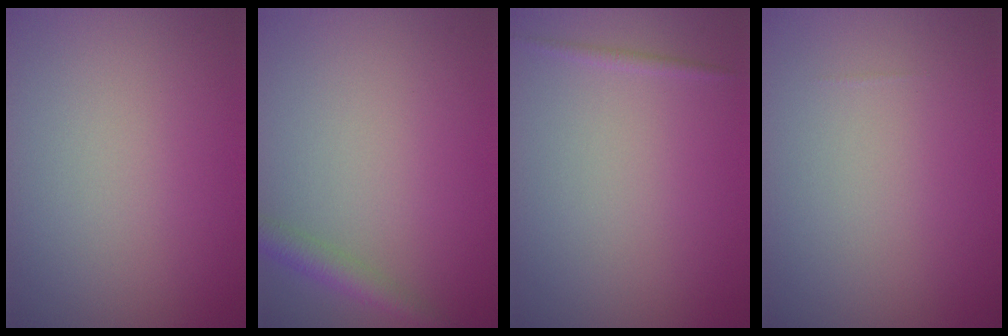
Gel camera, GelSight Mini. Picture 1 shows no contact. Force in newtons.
{"total": 2.2, "press": 2.2, "slide": 0.1}
{"total": 0.6, "press": 0.6, "slide": 0.1}
{"total": 0.0}